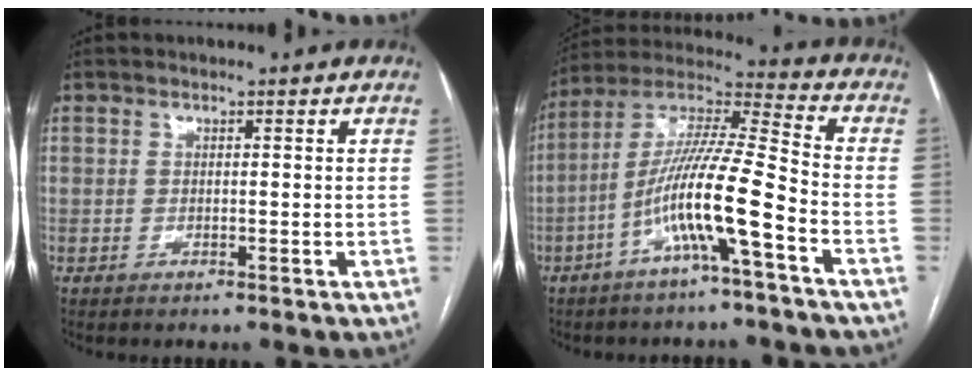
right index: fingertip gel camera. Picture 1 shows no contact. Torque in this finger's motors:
{"motor_torque": [1.68, -0.46, 1.05, 0.21]}